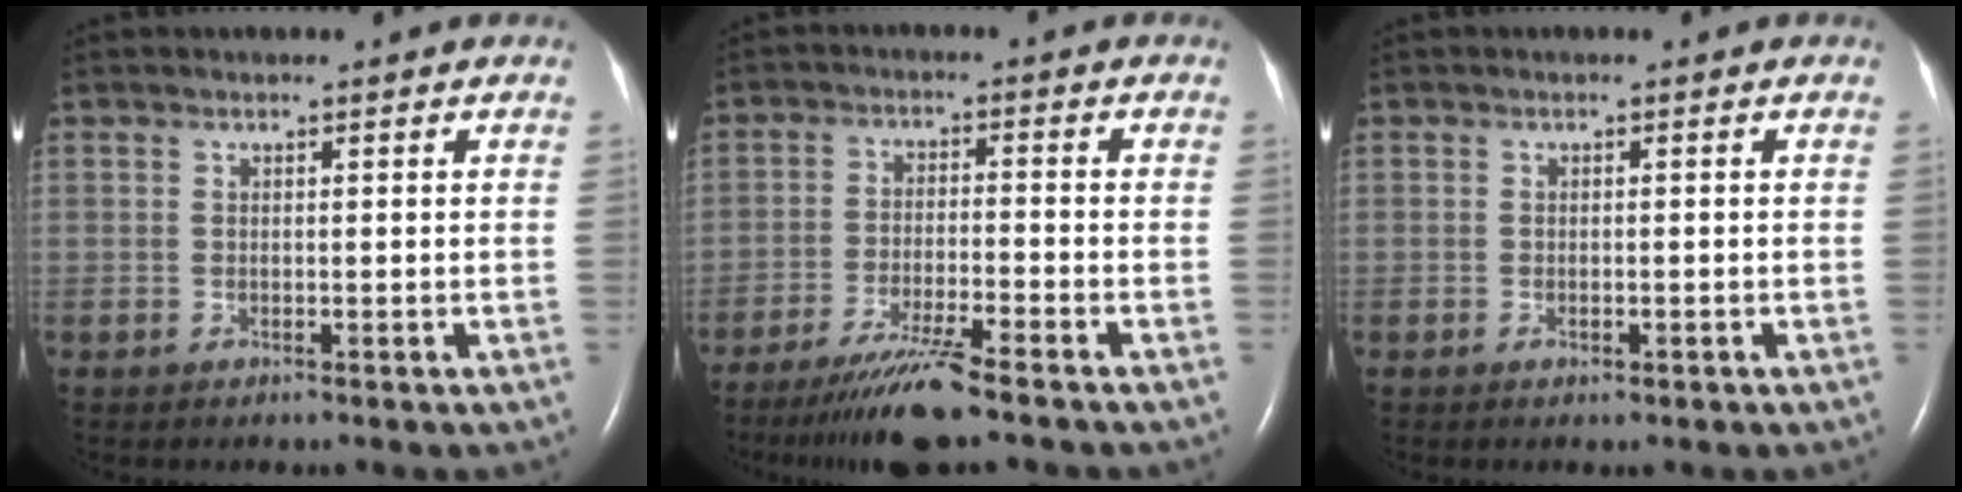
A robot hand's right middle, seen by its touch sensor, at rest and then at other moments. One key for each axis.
{"total": 8.3, "fx": -6.5, "fy": -0.6, "fz": 5.1, "tx": -0.094, "ty": -0.030, "tz": -0.117}
{"total": 1.0, "fx": -0.5, "fy": 0.4, "fz": 0.8, "tx": -0.015, "ty": -0.002, "tz": -0.004}